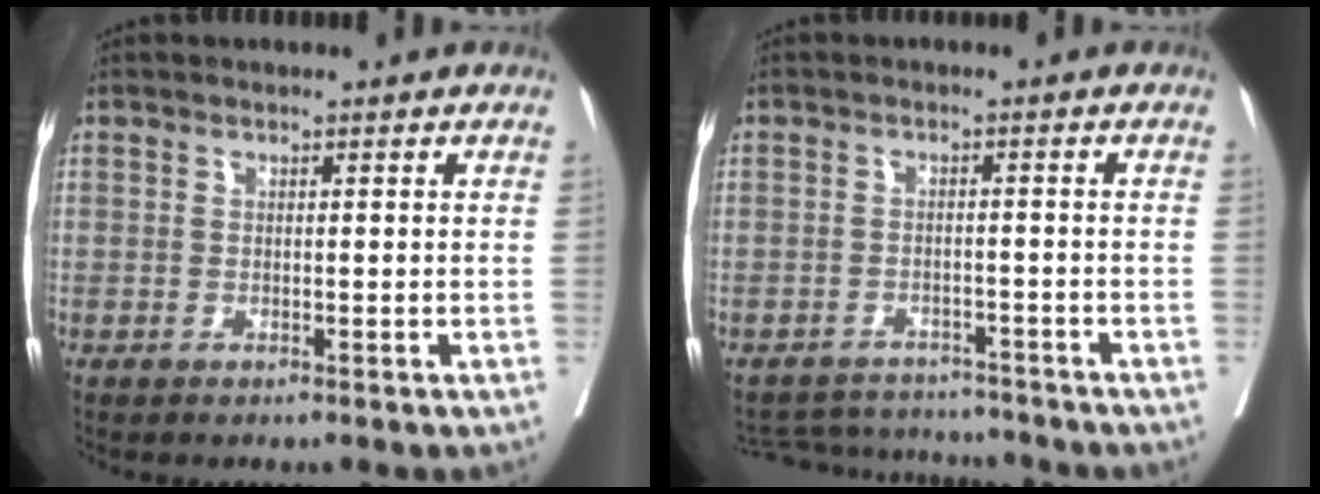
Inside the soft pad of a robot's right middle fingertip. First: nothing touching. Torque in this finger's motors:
{"motor_torque": [-0.61, -0.51, -0.25, -0.08]}